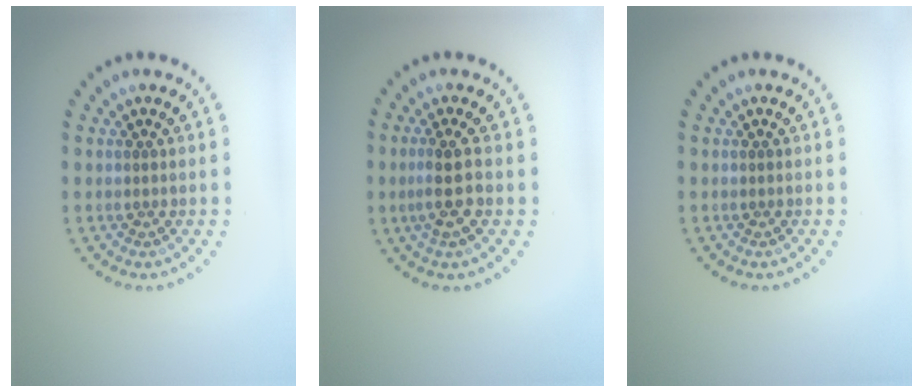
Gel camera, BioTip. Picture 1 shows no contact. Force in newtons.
{"total": 3.0, "press": 2.6, "slide": 1.4}
{"total": 0.0}